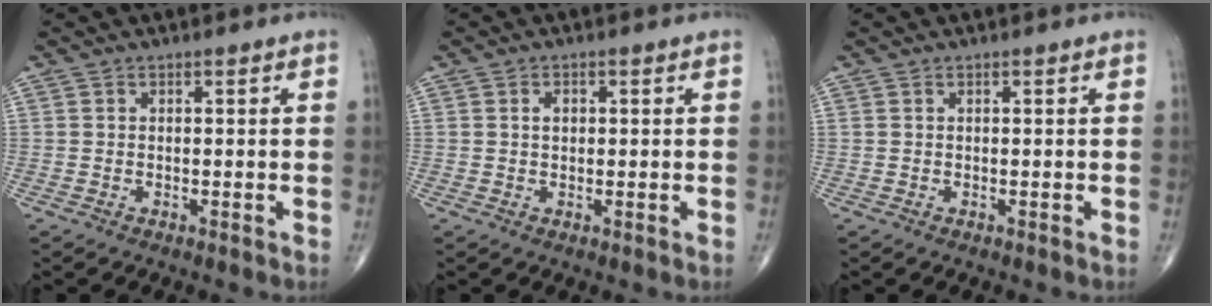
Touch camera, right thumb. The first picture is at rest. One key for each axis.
{"total": 1.6, "fx": 0.3, "fy": 1.1, "fz": 1.0, "tx": -0.011, "ty": 0.003, "tz": 0.004}
{"total": 0.0}